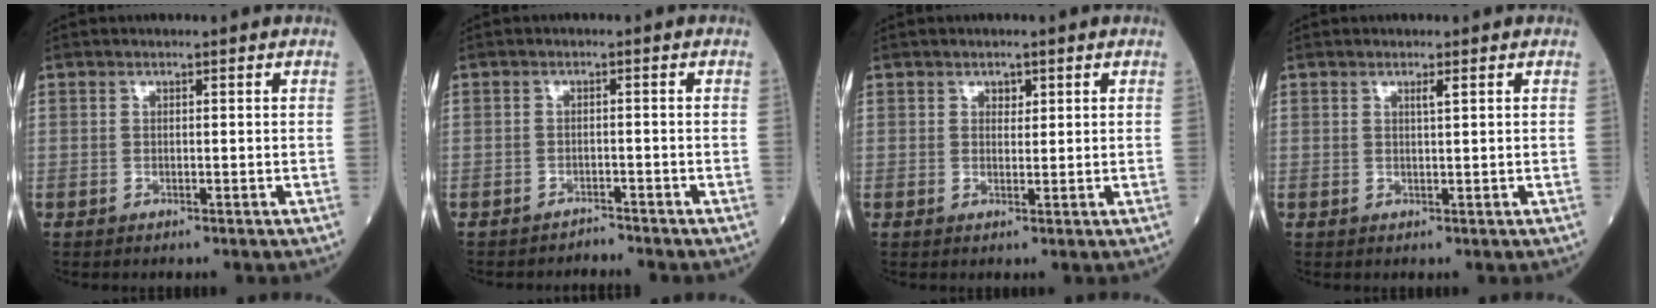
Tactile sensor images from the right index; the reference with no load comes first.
{"total": 1.9, "force": [-1.7, -0.2, -0.9], "torque": [0.019, -0.010, -0.025]}
{"total": 1.3, "force": [0.7, 0.8, 0.6], "torque": [-0.004, -0.003, 0.010]}
{"total": 1.0, "force": [0.5, -0.1, 0.8], "torque": [-0.017, -0.003, 0.009]}